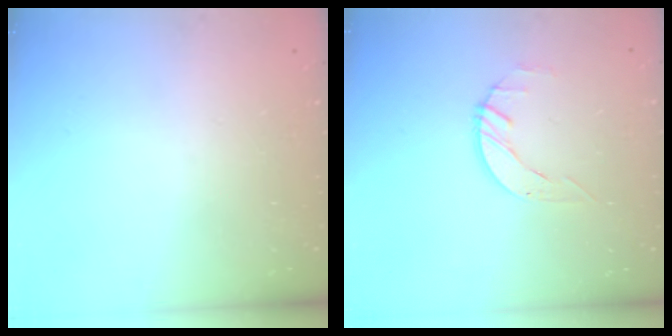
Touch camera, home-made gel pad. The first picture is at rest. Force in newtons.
{"total": 2.9, "press": 2.8, "slide": 0.3}